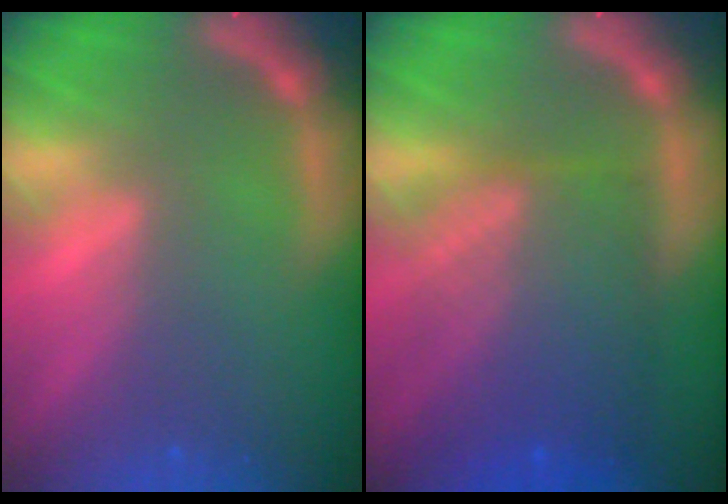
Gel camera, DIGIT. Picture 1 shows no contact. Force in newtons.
{"total": 9.1}